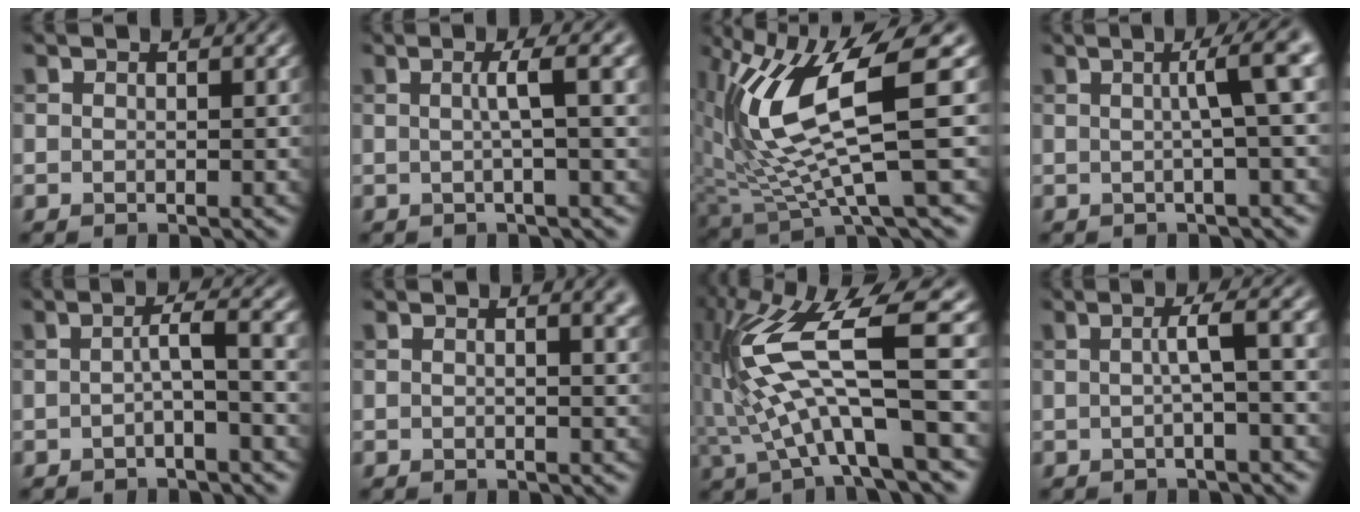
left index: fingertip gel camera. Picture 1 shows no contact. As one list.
[{"total": 4.1, "force": [0.5, 0.8, 4.0], "torque": [-0.053, 0.011, 0.002]}, {"total": 11.1, "force": [2.6, 2.5, 10.5], "torque": [-0.213, -0.008, 0.055]}, {"total": 4.9, "force": [0.7, 0.9, 4.8], "torque": [-0.059, 0.017, 0.007]}, {"total": 3.5, "force": [-0.1, 0.6, 3.5], "torque": [-0.050, 0.010, -0.008]}, {"total": 2.7, "force": [1.0, 1.1, 2.3], "torque": [-0.010, 0.006, 0.006]}, {"total": 11.3, "force": [-0.2, 2.5, 11.0], "torque": [-0.221, 0.013, -0.004]}, {"total": 3.7, "force": [0.2, 0.7, 3.6], "torque": [-0.050, 0.012, -0.004]}]